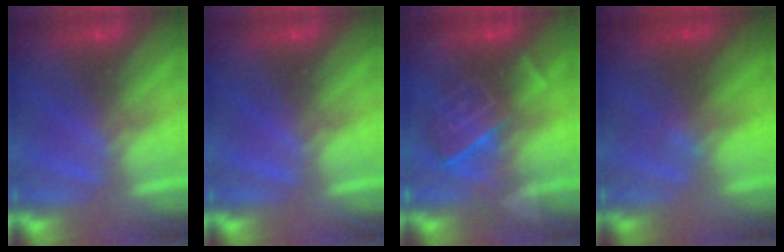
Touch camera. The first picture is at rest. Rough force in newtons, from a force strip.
{"total": 0.0}
{"total": 9.4}
{"total": 1.2}